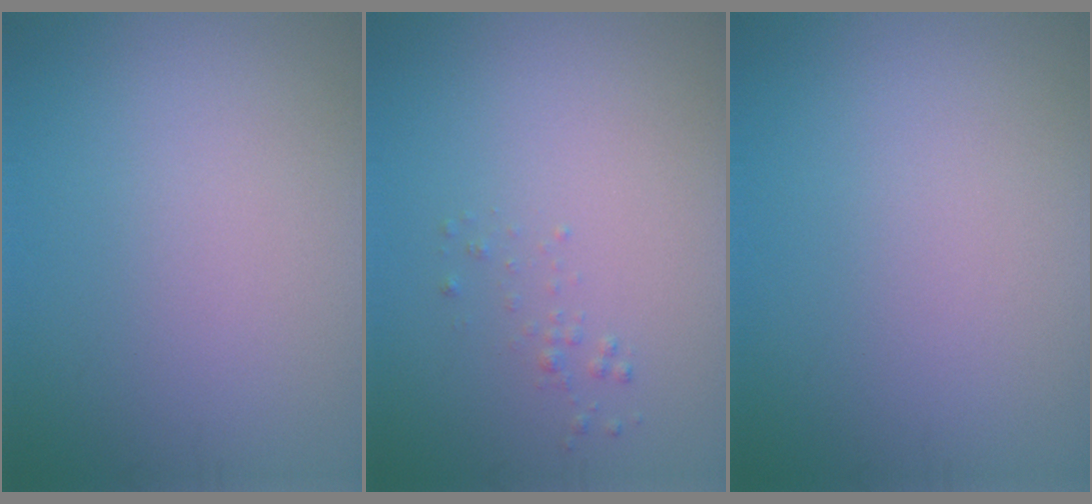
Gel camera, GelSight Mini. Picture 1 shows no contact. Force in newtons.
{"total": 0.6, "press": 0.6, "slide": 0.1}
{"total": 0.0}